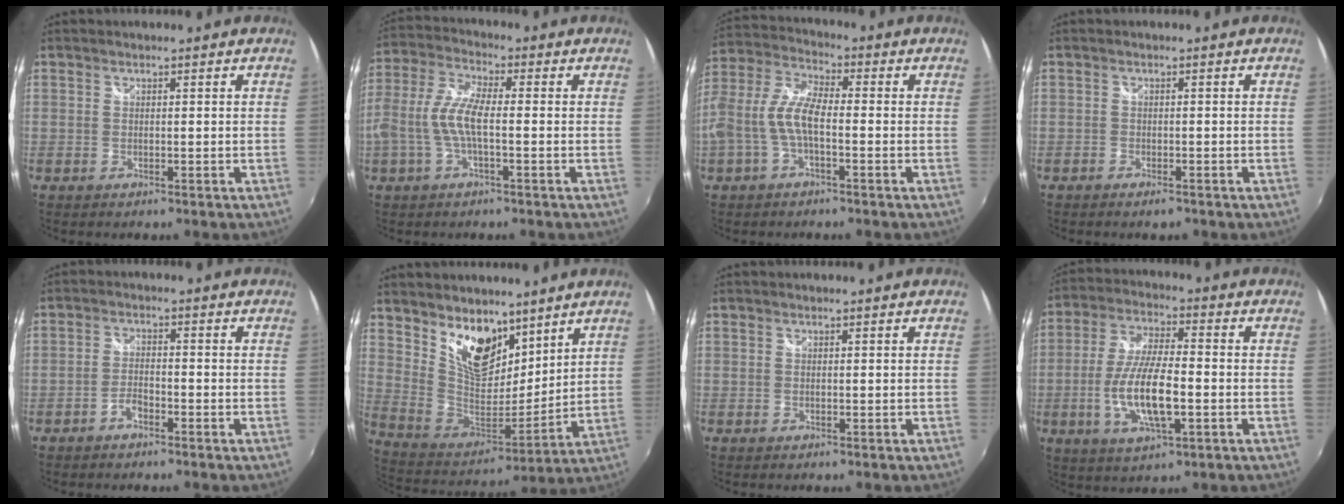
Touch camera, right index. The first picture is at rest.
{"total": 9.5, "force": [-1.5, 2.4, 9.0], "torque": [-0.190, 0.003, -0.029]}
{"total": 9.4, "force": [-2.4, 3.4, 8.5], "torque": [-0.188, 0.009, -0.046]}
{"total": 2.1, "force": [-1.6, 0.9, 1.0], "torque": [-0.024, -0.007, -0.029]}
{"total": 2.9, "force": [-2.1, 1.1, 1.7], "torque": [-0.046, 0.006, -0.042]}
{"total": 15.2, "force": [9.8, 8.0, 8.3], "torque": [-0.156, -0.002, 0.190]}
{"total": 0.0}
{"total": 12.6, "force": [-3.1, 3.8, 11.6], "torque": [-0.236, -0.007, -0.057]}